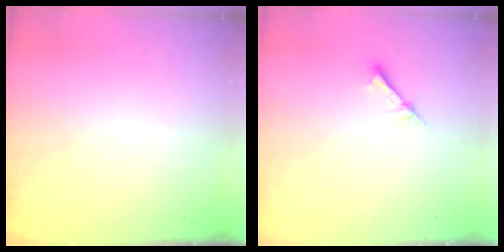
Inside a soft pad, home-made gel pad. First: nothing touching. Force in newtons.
{"total": 2.4, "press": 2.4, "slide": 0.3}